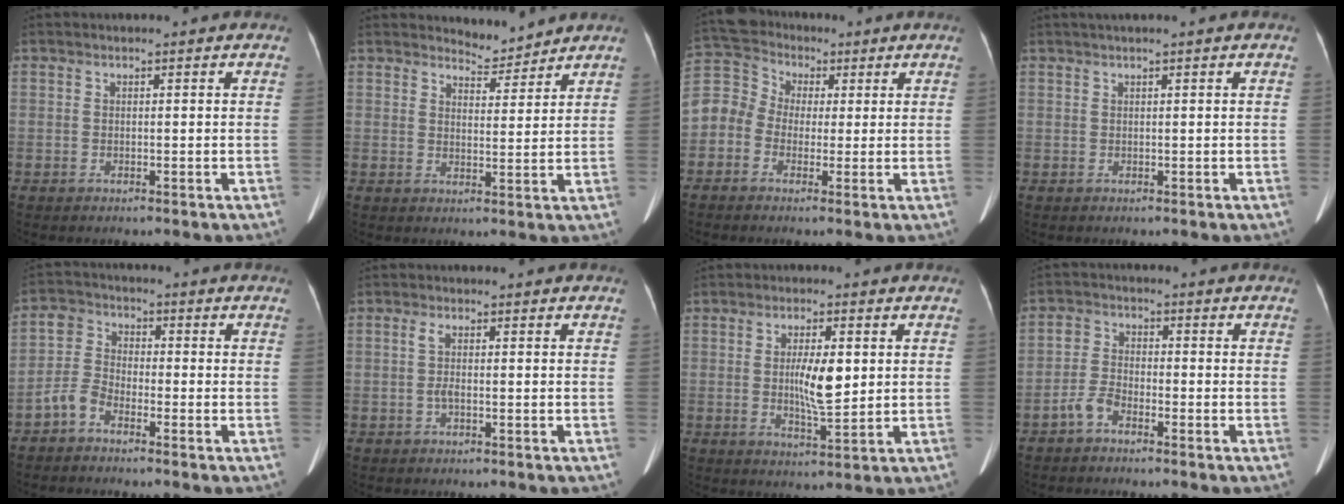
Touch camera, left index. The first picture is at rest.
{"total": 3.8, "force": [3.7, 0.5, -0.4], "torque": [0.001, -0.006, 0.058]}
{"total": 11.1, "force": [0.4, 10.3, 4.0], "torque": [-0.129, 0.062, 0.005]}
{"total": 1.3, "force": [0.8, -0.2, 1.0], "torque": [-0.019, 0.021, 0.018]}
{"total": 4.2, "force": [-3.0, 2.2, 1.9], "torque": [-0.050, 0.001, -0.068]}
{"total": 1.6, "force": [-0.2, 0.3, 1.6], "torque": [-0.036, 0.003, -0.003]}
{"total": 6.3, "force": [0.7, 1.5, 6.1], "torque": [-0.109, -0.004, 0.014]}
{"total": 3.6, "force": [-2.7, 1.6, 1.8], "torque": [-0.047, 0.000, -0.054]}